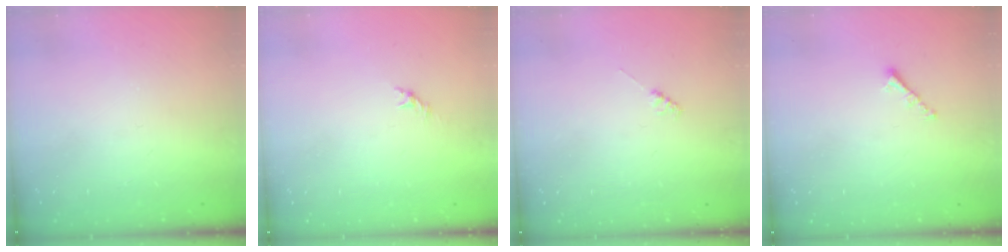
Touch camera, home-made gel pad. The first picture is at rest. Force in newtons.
{"total": 0.0}
{"total": 2.3, "press": 2.3, "slide": 0.3}
{"total": 1.0, "press": 0.9, "slide": 0.4}